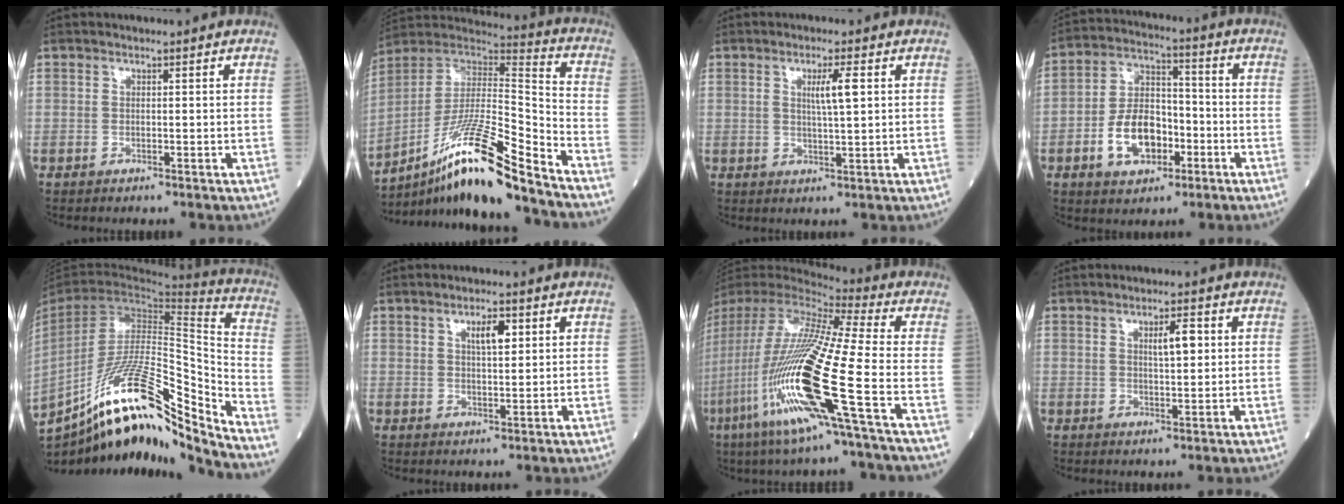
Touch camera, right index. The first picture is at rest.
{"total": 18.5, "force": [-13.3, 0.4, 12.8], "torque": [-0.245, 0.007, -0.239]}
{"total": 4.0, "force": [1.2, 0.2, 3.8], "torque": [-0.067, -0.001, 0.018]}
{"total": 10.3, "force": [-3.8, 5.9, 7.5], "torque": [-0.151, 0.016, -0.065]}
{"total": 23.8, "force": [-18.2, 1.8, 15.2], "torque": [-0.283, 0.005, -0.321]}
{"total": 3.7, "force": [1.6, 1.0, 3.2], "torque": [-0.053, 0.001, 0.027]}
{"total": 24.2, "force": [-7.9, 0.5, 22.9], "torque": [-0.501, -0.053, -0.166]}
{"total": 3.8, "force": [1.2, 0.9, 3.5], "torque": [-0.057, 0.003, 0.019]}